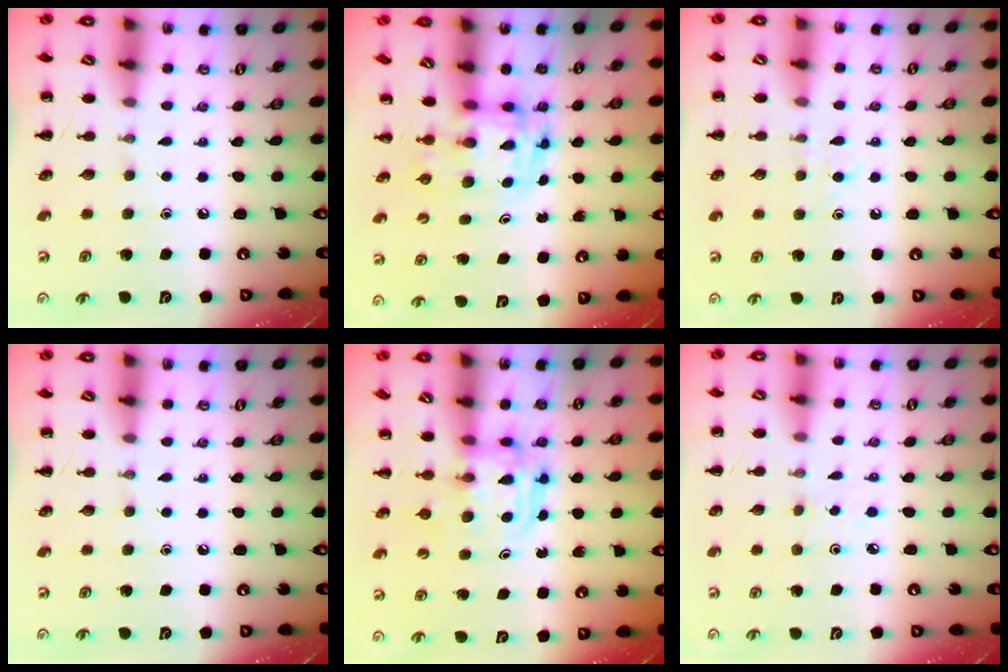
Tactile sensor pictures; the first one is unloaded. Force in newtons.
{"total": 3.5, "press": 3.5, "slide": 0.6}
{"total": 3.4, "press": 3.1, "slide": 1.2}
{"total": 0.0}
{"total": 3.8, "press": 3.8, "slide": 0.2}
{"total": 1.5, "press": 1.4, "slide": 0.6}